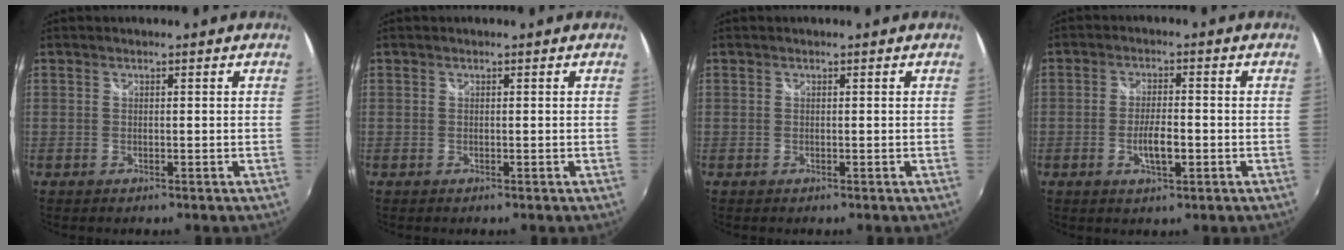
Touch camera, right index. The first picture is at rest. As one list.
[{"total": 0.0}, {"total": 0.0}, {"total": 5.0, "force": [-1.6, 1.5, 4.5], "torque": [-0.090, -0.003, -0.027]}]